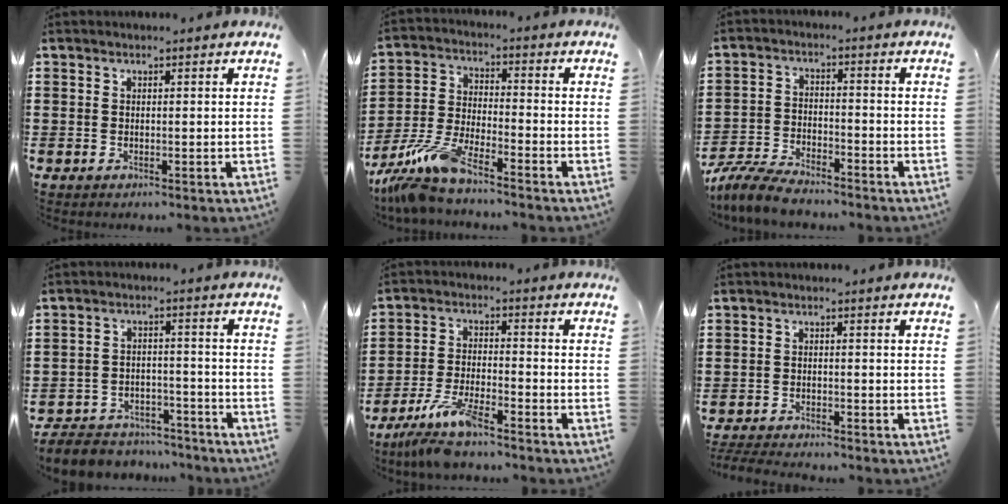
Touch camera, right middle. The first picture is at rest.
{"total": 8.6, "force": [-7.3, 0.9, 4.4], "torque": [-0.112, -0.009, -0.146]}
{"total": 6.5, "force": [-6.2, 0.9, 1.9], "torque": [-0.054, 0.001, -0.123]}
{"total": 5.1, "force": [-5.0, 1.2, 0.1], "torque": [-0.010, 0.007, -0.103]}
{"total": 7.7, "force": [-6.2, 1.3, 4.4], "torque": [-0.102, -0.008, -0.119]}
{"total": 3.1, "force": [-3.1, 0.2, 0.4], "torque": [-0.016, -0.005, -0.067]}